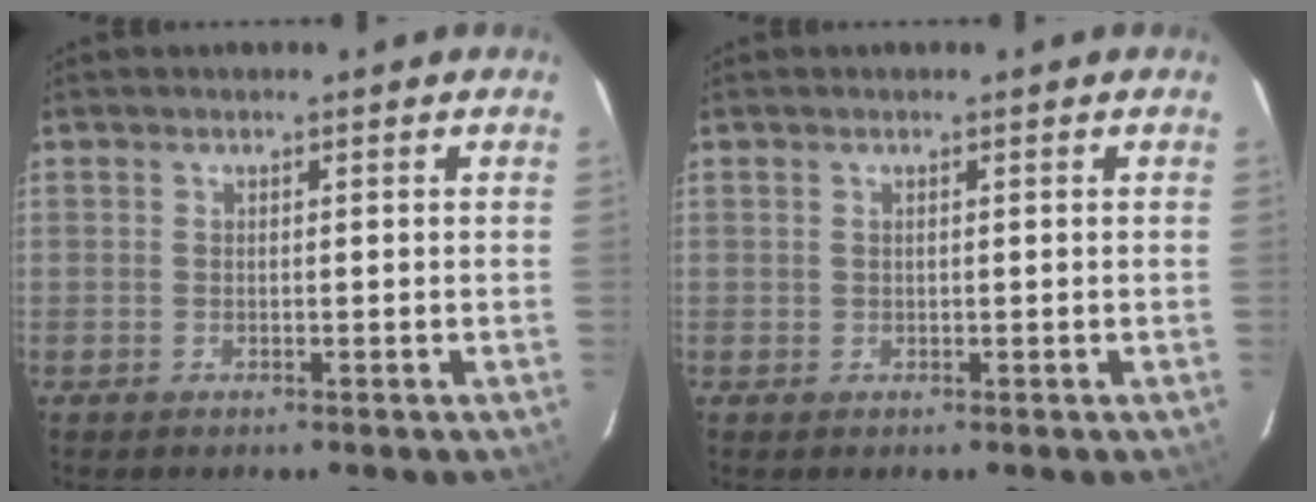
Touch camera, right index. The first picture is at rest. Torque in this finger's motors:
{"motor_torque": [0.00, 0.08, 0.04, 0.00]}